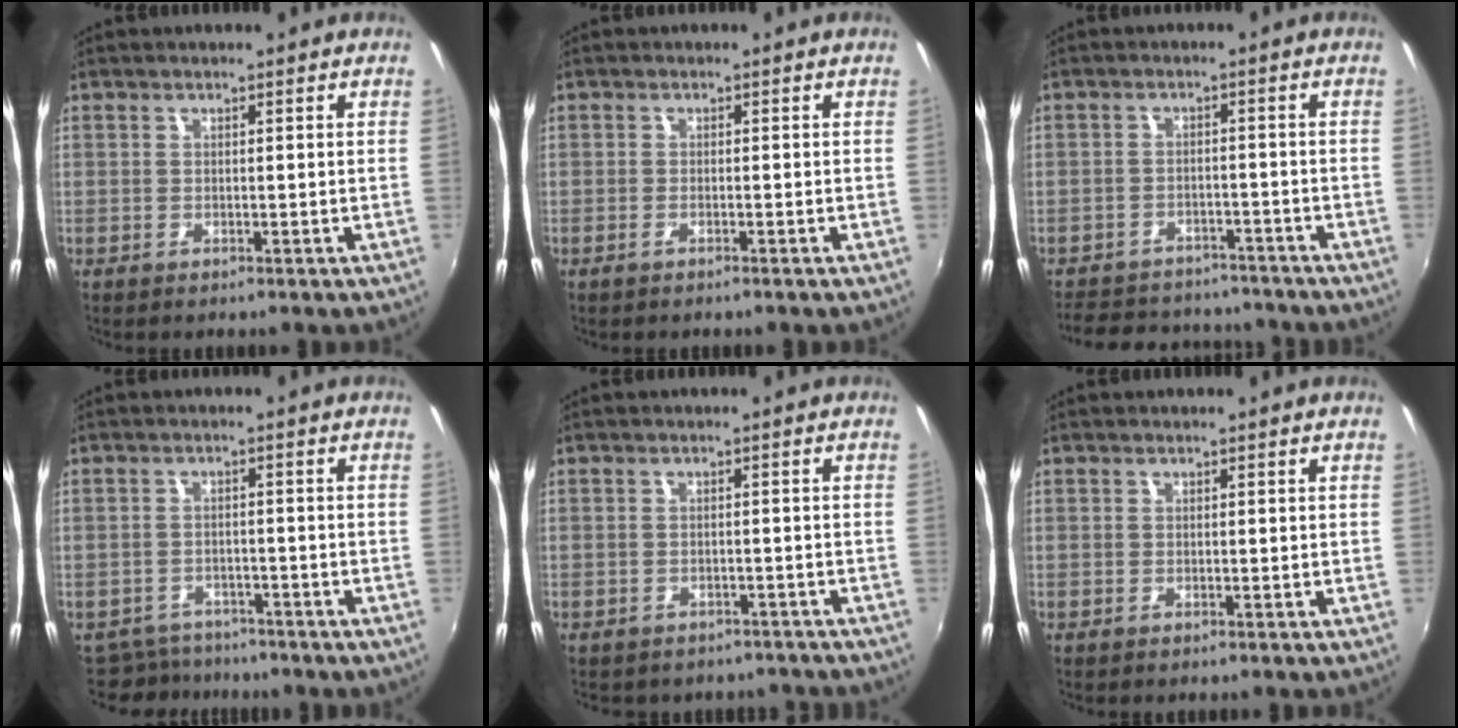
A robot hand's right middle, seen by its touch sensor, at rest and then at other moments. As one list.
[{"total": 0.9, "force": [-0.7, -0.1, 0.6], "torque": [-0.014, -0.001, -0.014]}, {"total": 13.8, "force": [-11.9, 5.7, 4.1], "torque": [-0.105, 0.028, -0.160]}, {"total": 7.2, "force": [-6.2, 3.3, 1.1], "torque": [-0.036, -0.005, -0.092]}, {"total": 6.4, "force": [-5.4, 3.0, 1.7], "torque": [-0.036, -0.012, -0.060]}, {"total": 0.0}]